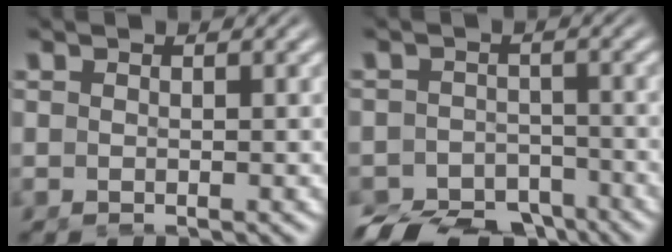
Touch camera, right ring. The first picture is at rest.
{"total": 8.7, "force": [-7.3, 4.1, 2.4], "torque": [-0.010, -0.026, -0.121]}